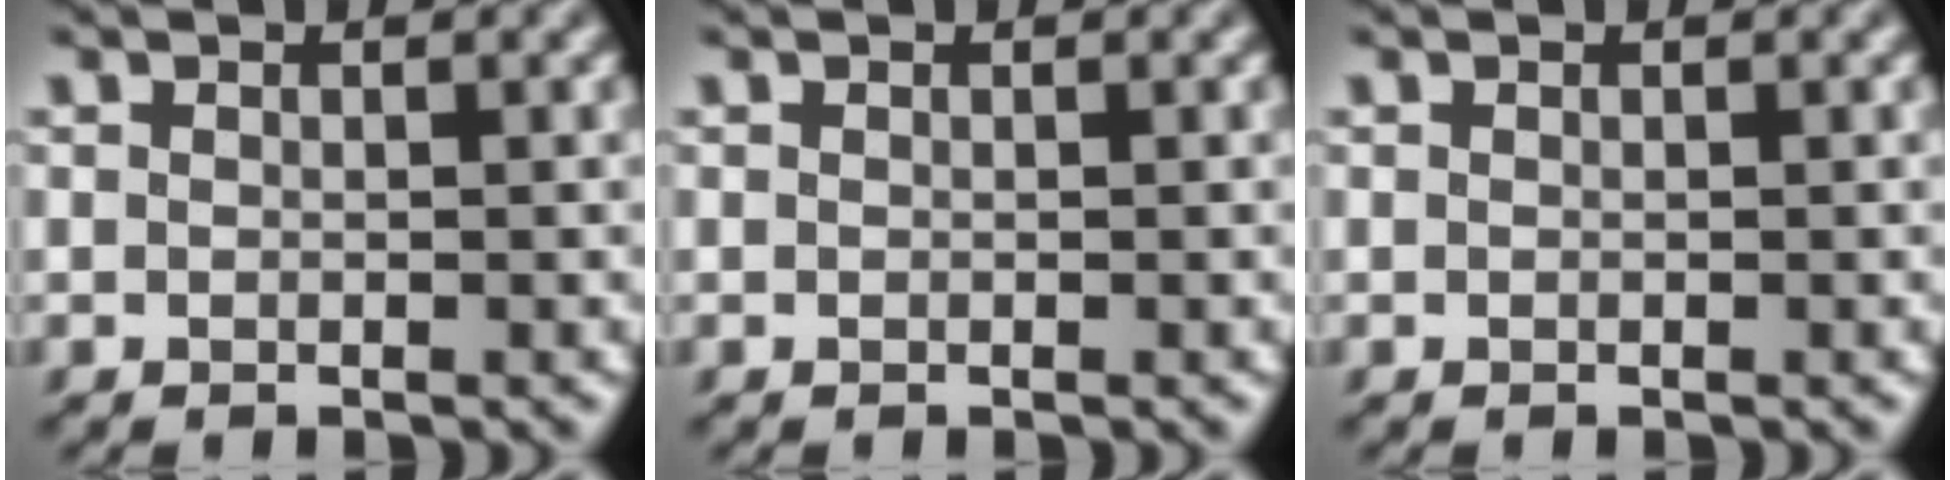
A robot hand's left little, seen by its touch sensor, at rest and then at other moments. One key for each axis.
{"total": 0.0}
{"total": 0.0}